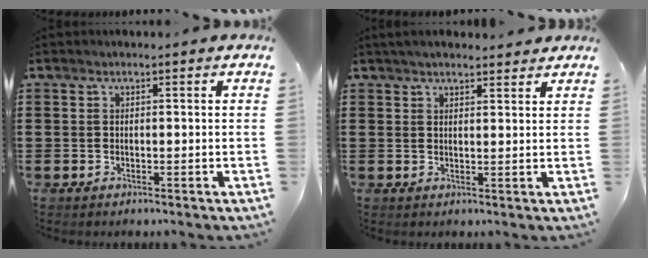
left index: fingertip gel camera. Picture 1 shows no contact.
{"total": 2.4, "force": [2.3, 0.3, 0.7], "torque": [-0.018, 0.002, 0.044]}